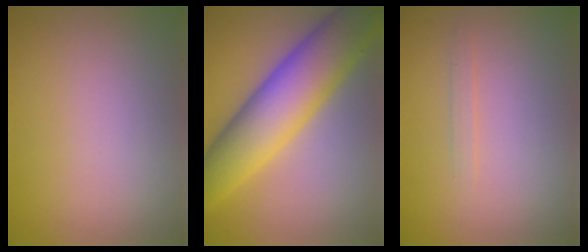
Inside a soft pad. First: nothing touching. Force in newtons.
{"total": 10.2, "press": 10.2, "slide": 0.3}
{"total": 0.8, "press": 0.8, "slide": 0.1}